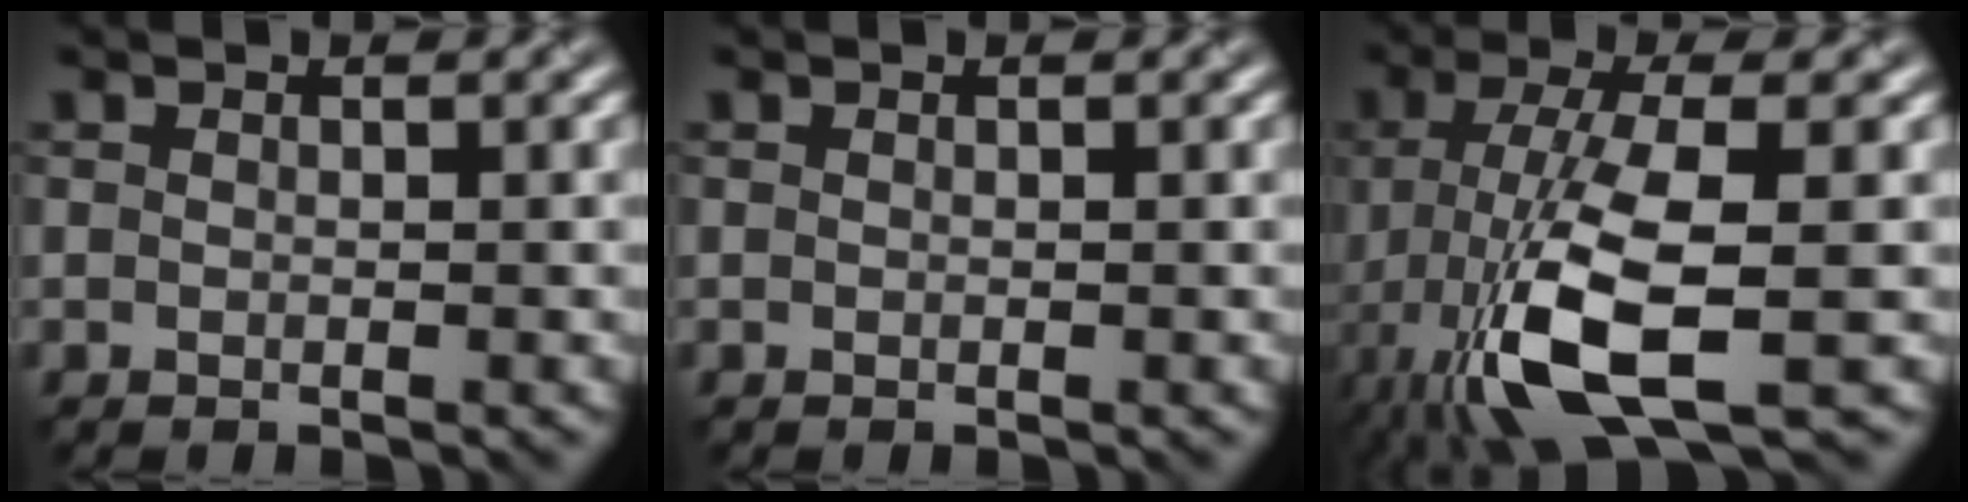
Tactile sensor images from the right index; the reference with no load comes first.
{"total": 0.0}
{"total": 8.2, "force": [-2.2, 2.1, 7.7], "torque": [-0.155, -0.004, -0.044]}